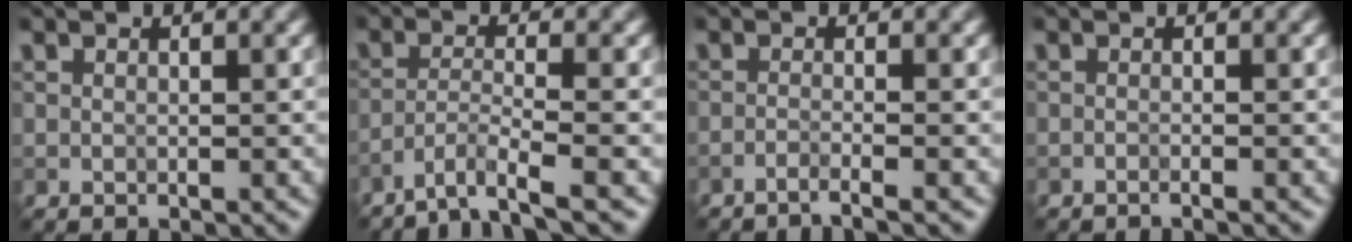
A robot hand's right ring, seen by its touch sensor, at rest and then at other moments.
{"total": 3.6, "force": [-2.7, 0.3, 2.4], "torque": [-0.044, 0.002, -0.061]}
{"total": 1.7, "force": [-1.2, 0.2, 1.2], "torque": [-0.012, 0.001, -0.036]}
{"total": 0.8, "force": [-0.6, 0.1, 0.6], "torque": [-0.009, -0.004, -0.017]}